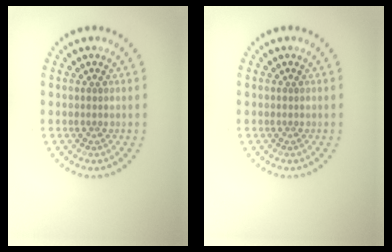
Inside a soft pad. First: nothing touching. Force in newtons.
{"total": 0.0}